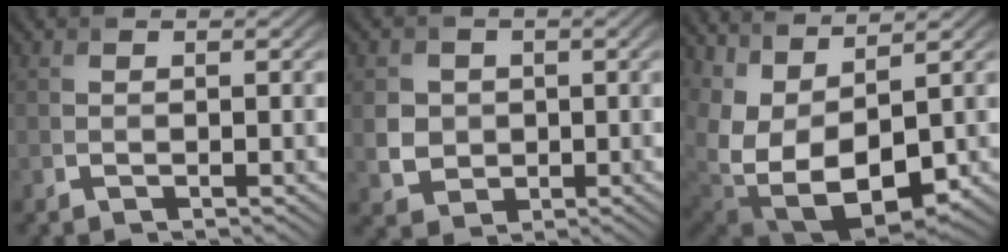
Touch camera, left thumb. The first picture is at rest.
{"total": 4.4, "force": [0.3, 4.1, 1.5], "torque": [-0.054, -0.009, 0.004]}
{"total": 11.0, "force": [1.6, 6.7, 8.5], "torque": [-0.181, -0.021, 0.058]}